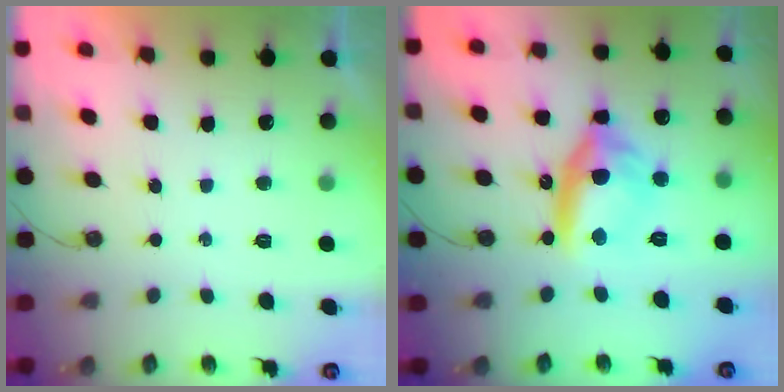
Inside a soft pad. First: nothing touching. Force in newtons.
{"total": 12.0, "press": 11.8, "slide": 2.0}